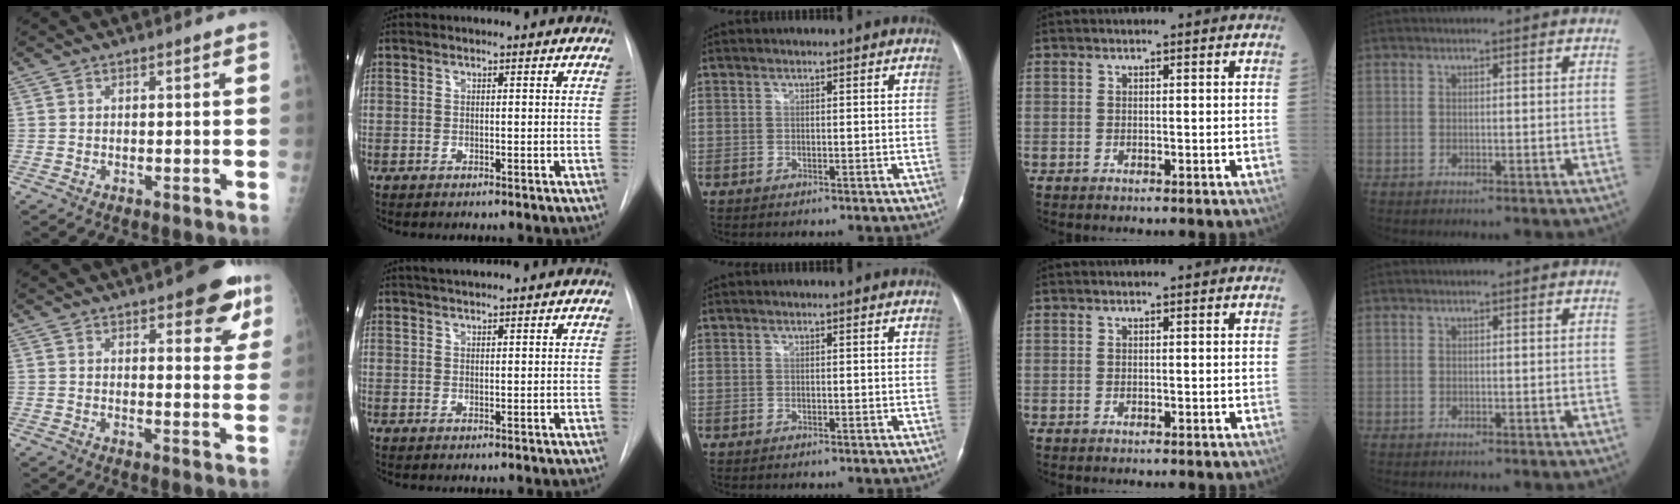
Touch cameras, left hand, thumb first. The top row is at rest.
{"thumb": {"total": 9.8, "force": [5.7, 3.6, 7.1], "torque": [-0.052, -0.023, 0.067]}, "index": {"total": 2.6, "force": [2.4, -0.1, 1.1], "torque": [-0.015, 0.021, 0.043]}}